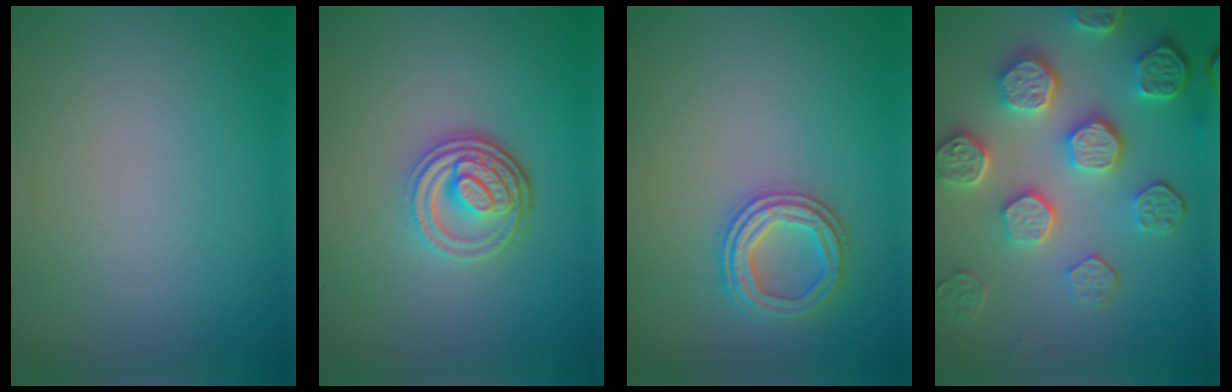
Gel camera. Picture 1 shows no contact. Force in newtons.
{"total": 4.3, "press": 3.3, "slide": 2.8}
{"total": 3.1, "press": 3.1, "slide": 0.7}
{"total": 7.7, "press": 6.0, "slide": 4.8}